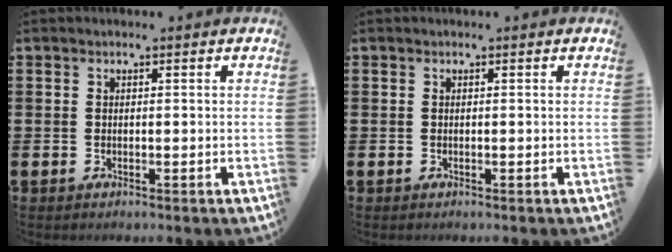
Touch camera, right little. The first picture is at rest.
{"total": 0.0}